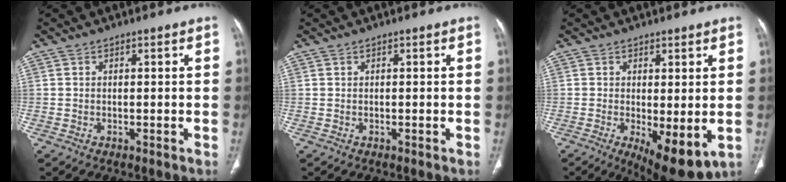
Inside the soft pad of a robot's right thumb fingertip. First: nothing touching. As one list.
[{"total": 0.0}, {"total": 9.5, "force": [-2.0, 3.6, 8.6], "torque": [-0.127, -0.024, -0.021]}]